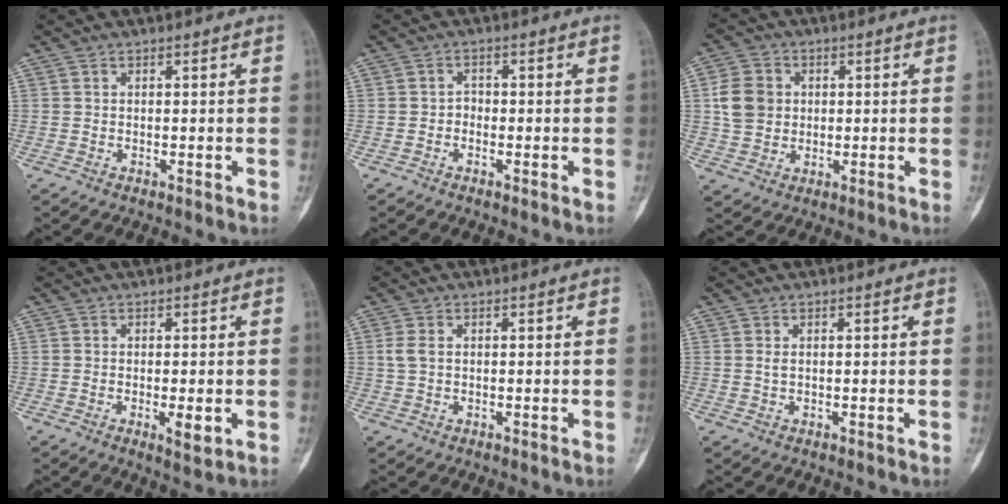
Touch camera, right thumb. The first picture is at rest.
{"total": 1.5, "force": [-0.6, 1.1, 0.7], "torque": [0.002, 0.007, -0.016]}
{"total": 7.4, "force": [0.8, 6.4, 3.7], "torque": [-0.054, 0.004, 0.011]}
{"total": 3.4, "force": [-0.8, 1.0, 3.2], "torque": [-0.051, -0.008, -0.007]}
{"total": 1.9, "force": [0.2, 1.1, 1.6], "torque": [-0.045, 0.005, 0.006]}
{"total": 0.7, "force": [0.2, 0.3, 0.6], "torque": [-0.015, 0.000, 0.005]}